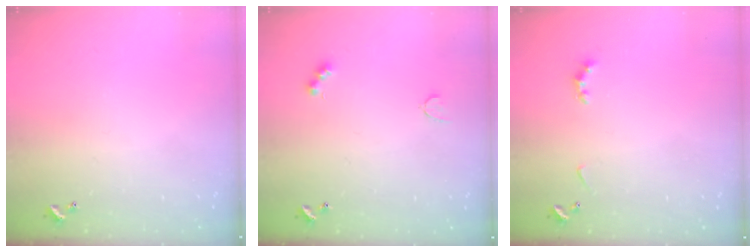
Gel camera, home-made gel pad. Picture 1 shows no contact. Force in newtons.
{"total": 4.1, "press": 4.1, "slide": 0.6}
{"total": 2.9, "press": 2.8, "slide": 0.6}